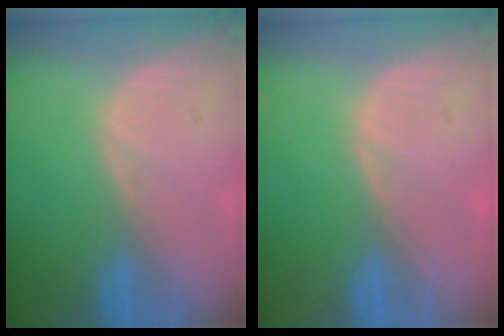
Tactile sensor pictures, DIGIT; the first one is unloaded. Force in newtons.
{"total": 0.0}